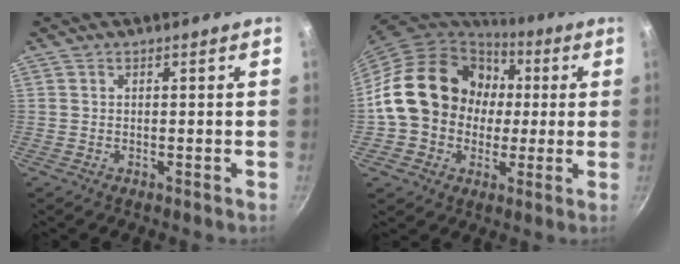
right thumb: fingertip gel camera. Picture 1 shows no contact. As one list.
[{"total": 19.6, "force": [1.3, 16.6, 10.3], "torque": [-0.147, 0.033, 0.021]}]